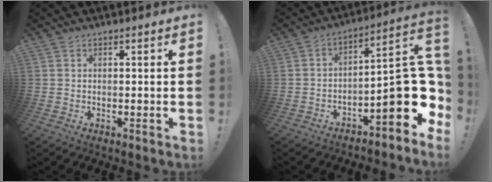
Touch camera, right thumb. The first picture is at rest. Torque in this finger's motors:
{"motor_torque": [1.95, 1.73, 1.24, -1.23, 0.01]}